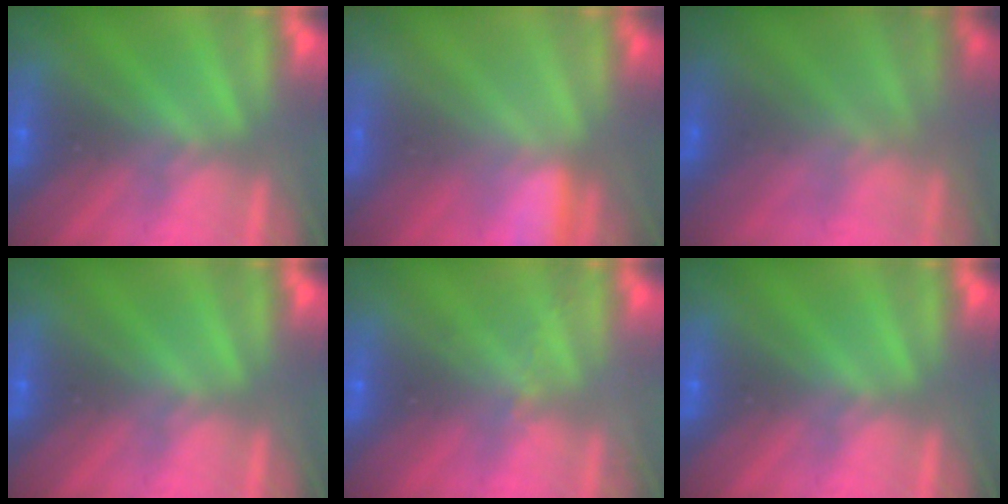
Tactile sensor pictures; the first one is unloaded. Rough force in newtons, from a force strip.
{"total": 2.8}
{"total": 3.8}
{"total": 0.0}
{"total": 2.1}
{"total": 0.0}